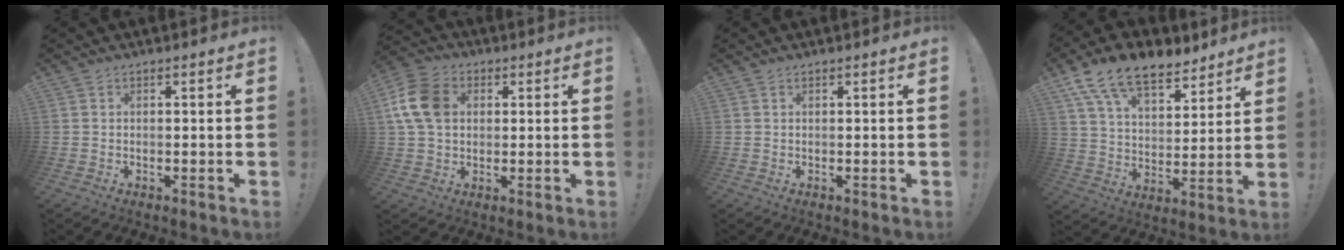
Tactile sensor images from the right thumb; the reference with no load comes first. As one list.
[{"total": 12.7, "force": [2.7, 9.6, 7.8], "torque": [-0.144, 0.006, 0.057]}, {"total": 0.0}, {"total": 16.2, "force": [11.1, 8.2, 8.5], "torque": [-0.151, -0.072, 0.203]}]